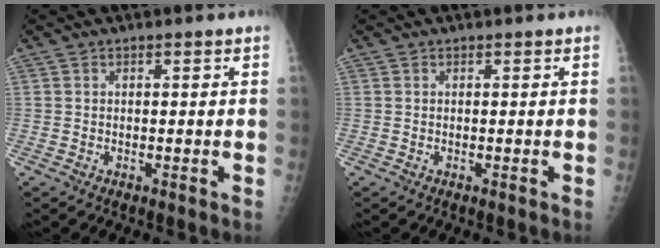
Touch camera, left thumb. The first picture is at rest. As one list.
[{"total": 0.0}]